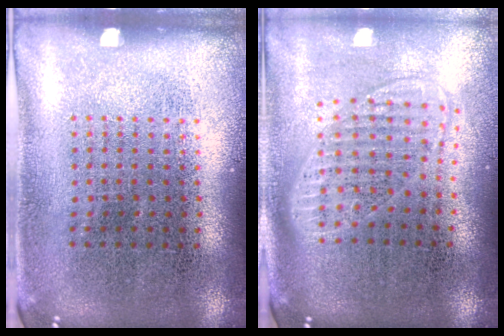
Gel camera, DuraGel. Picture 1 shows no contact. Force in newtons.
{"total": 1.7, "press": 1.4, "slide": 1.0}